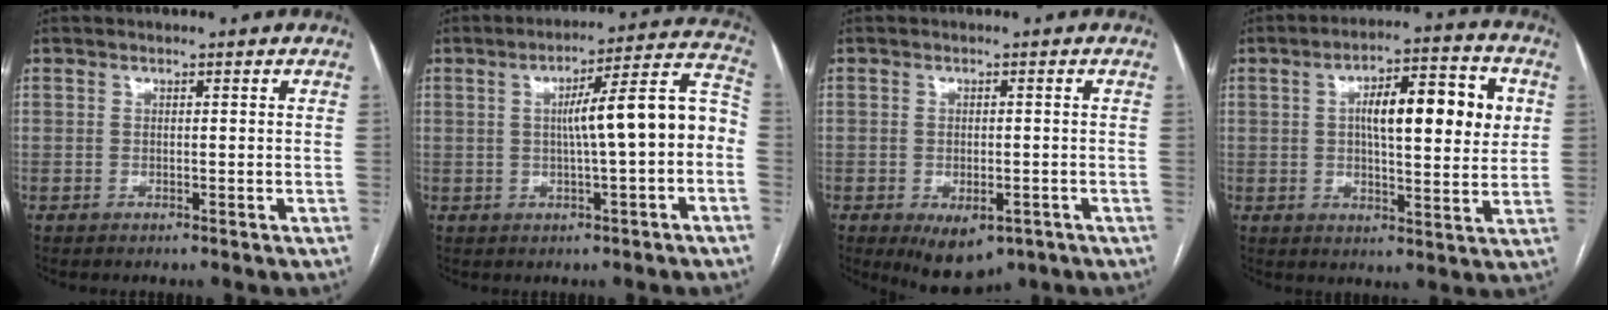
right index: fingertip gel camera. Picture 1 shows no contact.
{"total": 11.9, "force": [-0.7, 0.9, 11.8], "torque": [-0.161, 0.040, -0.008]}
{"total": 7.2, "force": [-3.9, 3.7, 4.7], "torque": [-0.065, -0.008, -0.048]}
{"total": 13.6, "force": [2.8, 3.6, 12.8], "torque": [-0.191, 0.027, 0.038]}